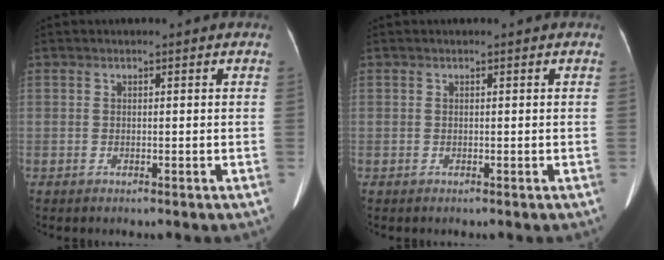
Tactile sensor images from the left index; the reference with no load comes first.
{"total": 0.0}